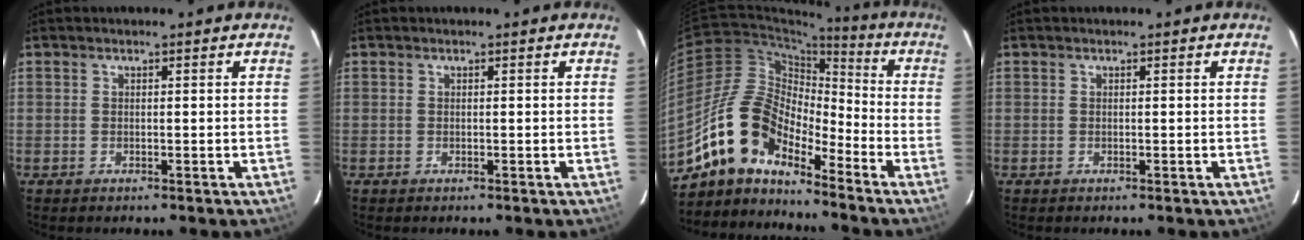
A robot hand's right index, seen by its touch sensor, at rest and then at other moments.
{"total": 0.0}
{"total": 13.3, "force": [-10.6, 5.2, 6.2], "torque": [-0.109, 0.018, -0.210]}
{"total": 0.0}